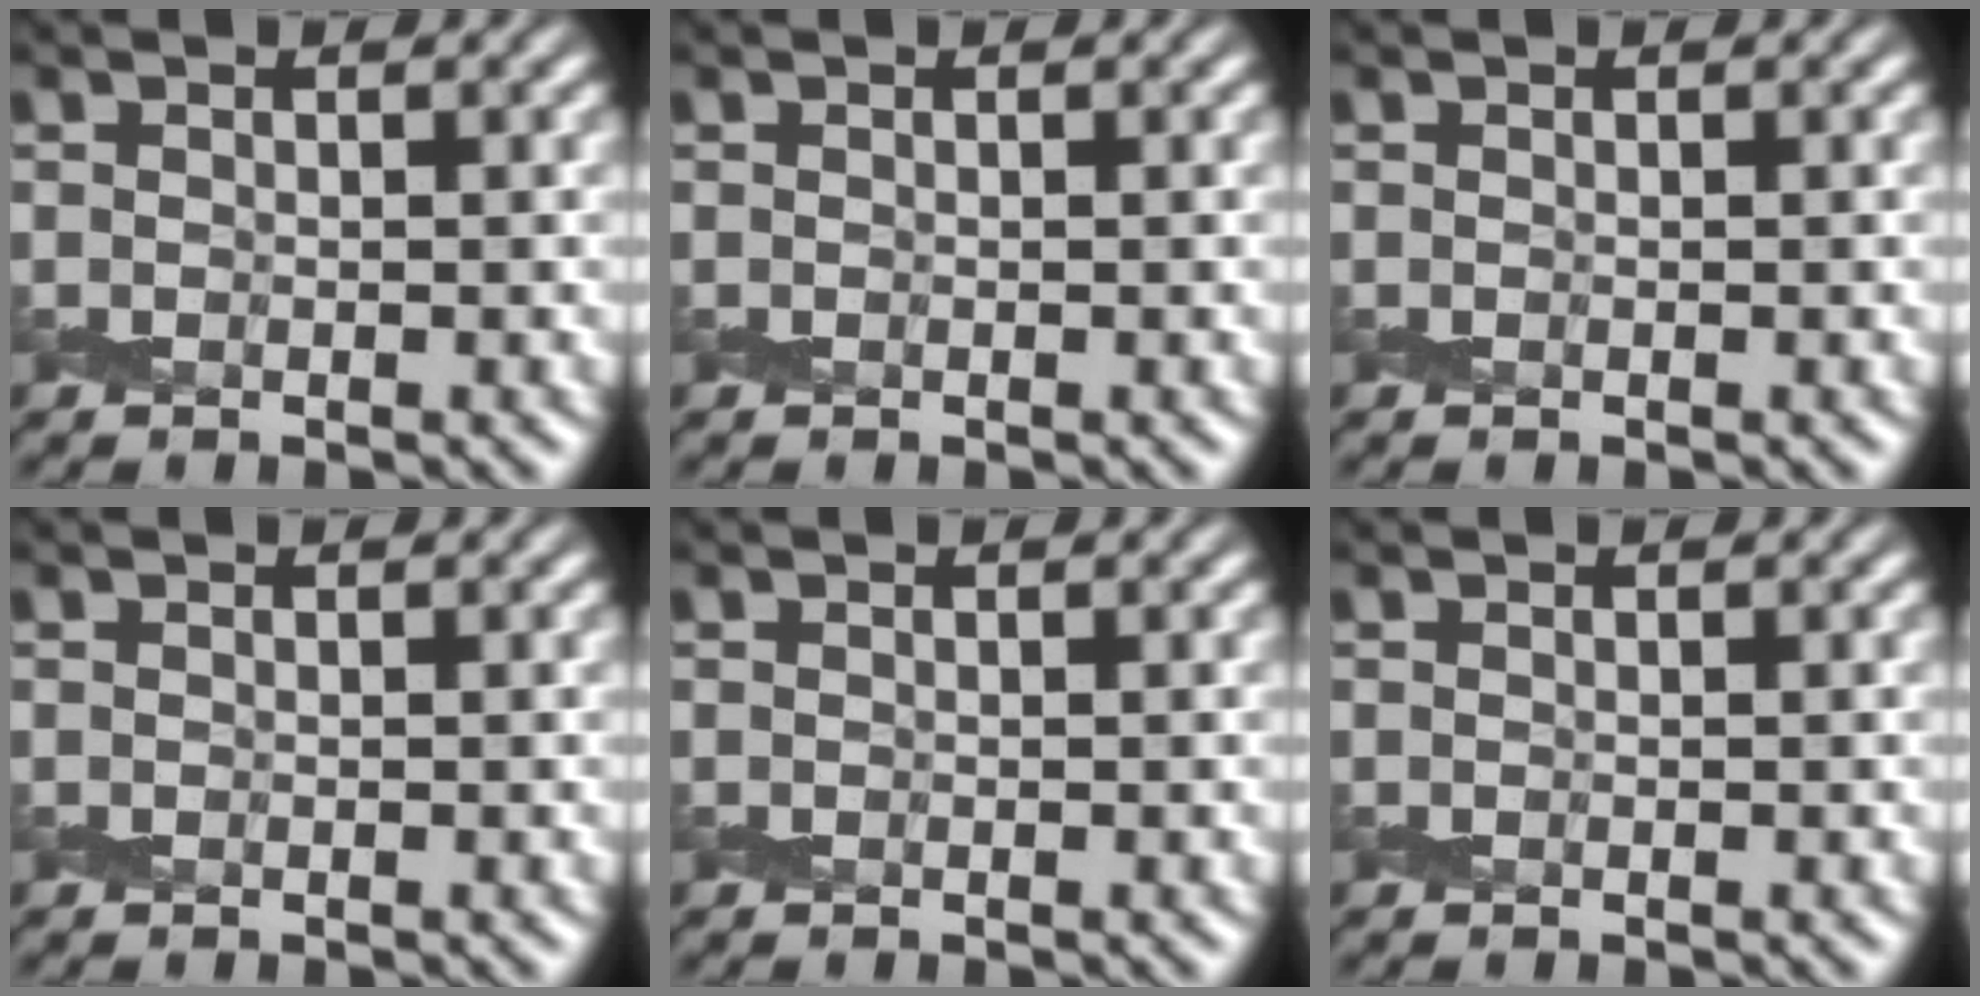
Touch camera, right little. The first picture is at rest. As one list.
[{"total": 0.0}, {"total": 0.0}, {"total": 0.0}, {"total": 0.0}, {"total": 0.0}]